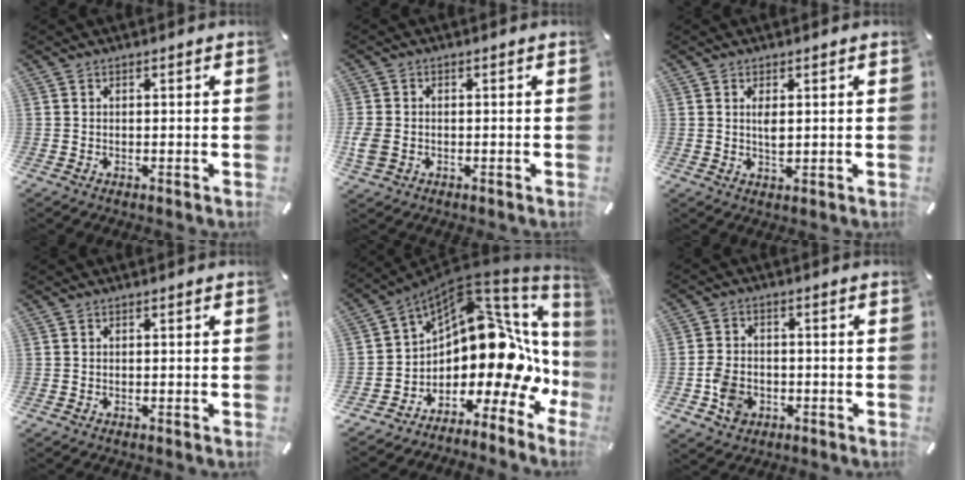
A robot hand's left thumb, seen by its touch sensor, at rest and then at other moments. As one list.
[{"total": 3.9, "force": [-0.8, 3.0, 2.4], "torque": [-0.062, -0.001, -0.016]}, {"total": 2.6, "force": [0.5, 1.2, 2.3], "torque": [-0.049, -0.003, 0.003]}, {"total": 0.0}, {"total": 17.6, "force": [4.9, 9.1, 14.2], "torque": [-0.228, -0.094, 0.085]}, {"total": 6.5, "force": [-2.2, 5.2, 3.1], "torque": [-0.068, 0.011, -0.038]}]